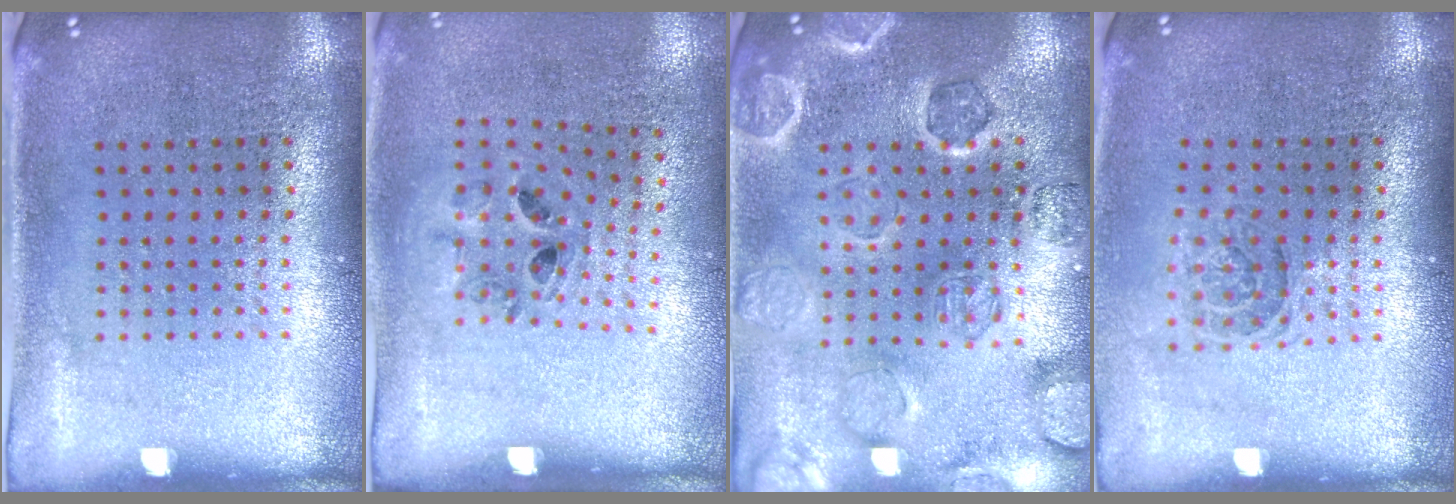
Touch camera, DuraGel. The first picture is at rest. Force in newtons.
{"total": 1.1, "press": 0.9, "slide": 0.7}
{"total": 1.6, "press": 1.6, "slide": 0.2}
{"total": 1.2, "press": 1.1, "slide": 0.5}